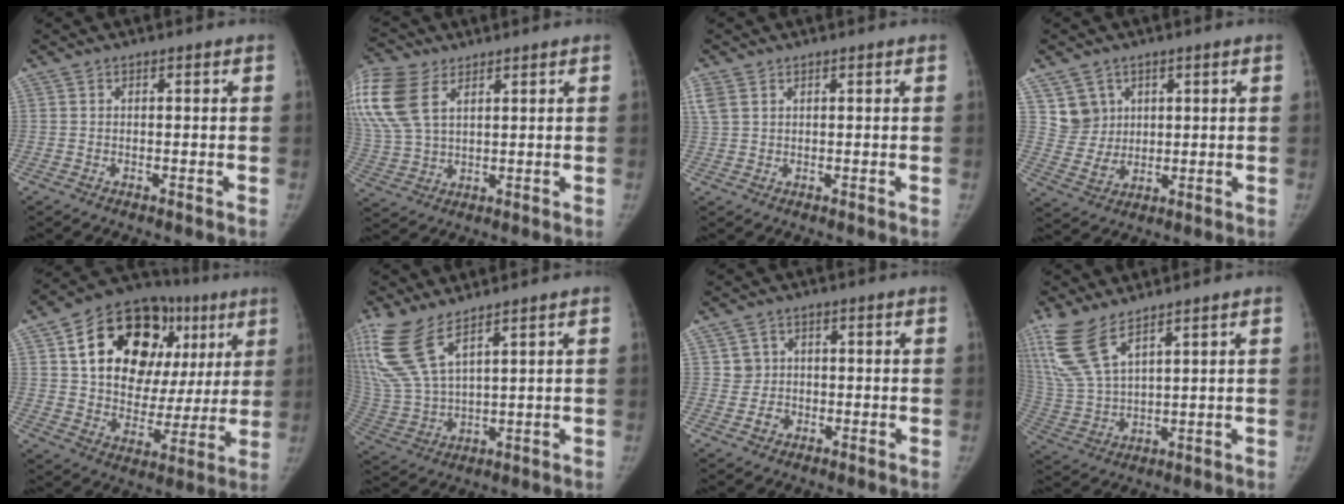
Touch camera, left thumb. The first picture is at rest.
{"total": 18.3, "force": [8.3, 11.1, 12.0], "torque": [-0.309, 0.011, 0.163]}
{"total": 3.5, "force": [1.6, 2.2, 2.2], "torque": [-0.070, 0.012, 0.042]}
{"total": 6.3, "force": [2.7, 5.5, 1.1], "torque": [0.009, -0.024, 0.063]}
{"total": 26.7, "force": [9.6, 17.2, 17.9], "torque": [-0.212, 0.019, 0.154]}
{"total": 14.6, "force": [9.2, 5.0, 10.2], "torque": [-0.240, -0.036, 0.198]}
{"total": 3.3, "force": [-0.2, 3.3, 0.2], "torque": [0.026, 0.005, -0.003]}
{"total": 12.1, "force": [8.1, 4.2, 8.0], "torque": [-0.182, -0.027, 0.179]}